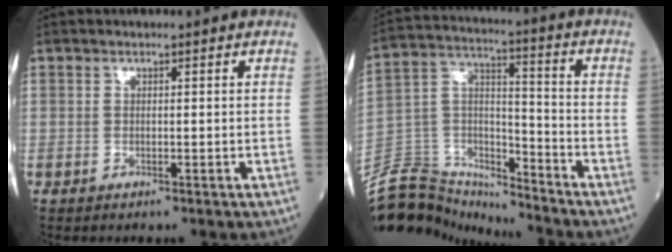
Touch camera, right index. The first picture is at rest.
{"total": 15.5, "force": [-14.6, 4.4, 2.3], "torque": [-0.051, 0.061, -0.257]}